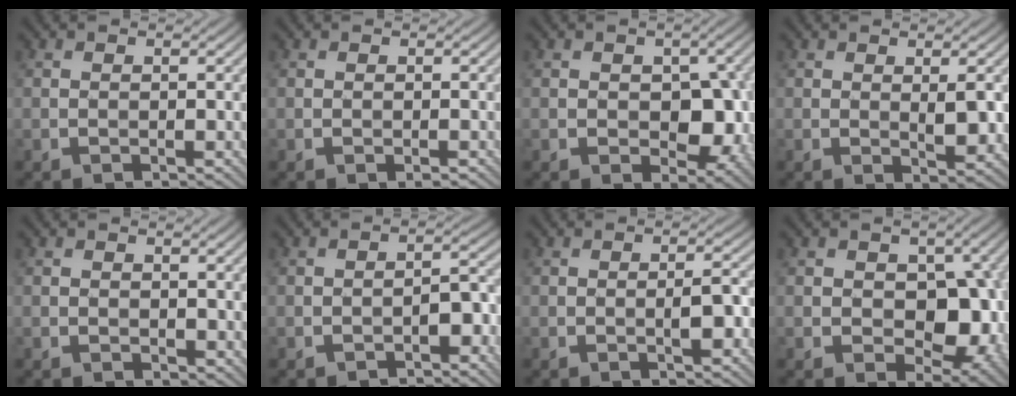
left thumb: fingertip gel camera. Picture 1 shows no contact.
{"total": 0.5, "force": [-0.3, 0.2, 0.4], "torque": [-0.005, 0.000, -0.005]}
{"total": 5.9, "force": [-0.7, 3.9, 4.5], "torque": [-0.068, -0.011, -0.008]}
{"total": 2.7, "force": [0.5, 0.9, 2.5], "torque": [-0.043, -0.007, 0.011]}
{"total": 1.6, "force": [0.8, 1.1, 0.9], "torque": [-0.019, -0.004, 0.015]}
{"total": 2.7, "force": [-1.8, 1.0, 1.7], "torque": [-0.022, 0.011, -0.029]}
{"total": 2.3, "force": [-0.8, 0.4, 2.1], "torque": [-0.033, 0.007, -0.017]}
{"total": 8.1, "force": [-0.6, 5.3, 6.1], "torque": [-0.094, -0.011, -0.010]}